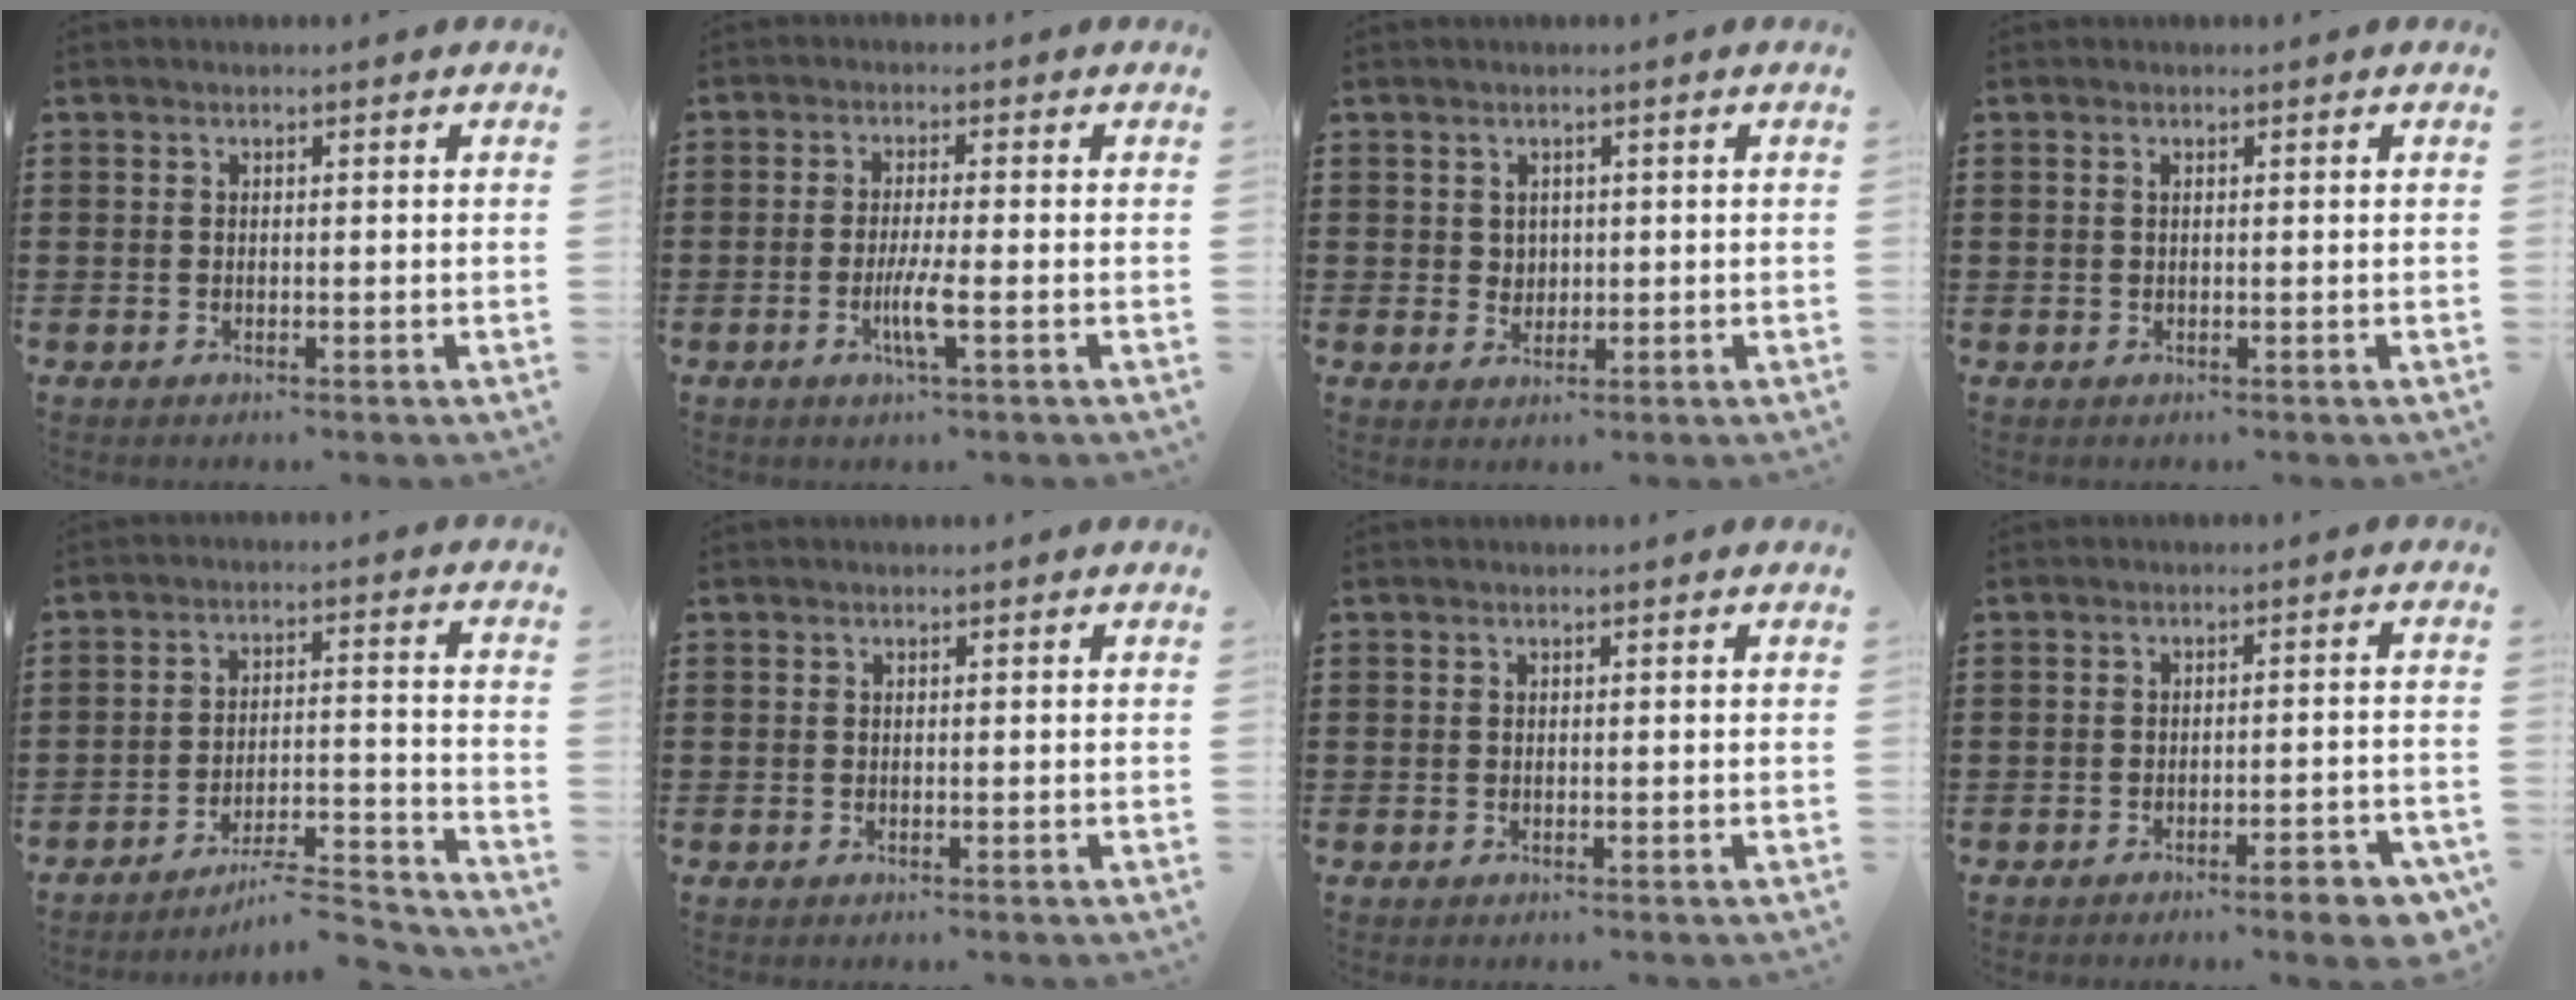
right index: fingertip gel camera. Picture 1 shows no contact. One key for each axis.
{"total": 4.5, "fx": -1.6, "fy": 0.3, "fz": 4.2, "tx": -0.085, "ty": -0.013, "tz": -0.032}
{"total": 1.8, "fx": 0.7, "fy": 1.6, "fz": 0.3, "tx": -0.012, "ty": 0.009, "tz": 0.013}
{"total": 0.7, "fx": 0.2, "fy": 0.1, "fz": 0.7, "tx": -0.014, "ty": 0.001, "tz": 0.004}
{"total": 6.4, "fx": -5.8, "fy": 0.7, "fz": 2.6, "tx": -0.048, "ty": -0.001, "tz": -0.111}
{"total": 0.0}
{"total": 0.0}
{"total": 4.1, "fx": -3.1, "fy": -0.1, "fz": 2.7, "tx": -0.041, "ty": -0.010, "tz": -0.054}